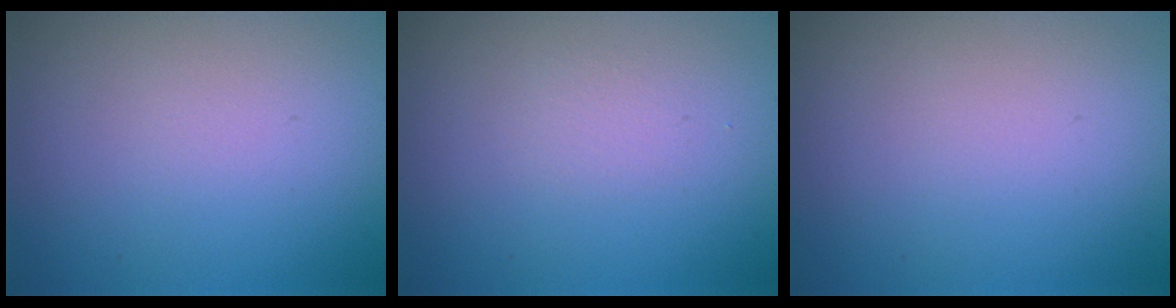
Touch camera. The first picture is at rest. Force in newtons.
{"total": 0.8, "press": 0.8, "slide": 0.1}
{"total": 0.0}